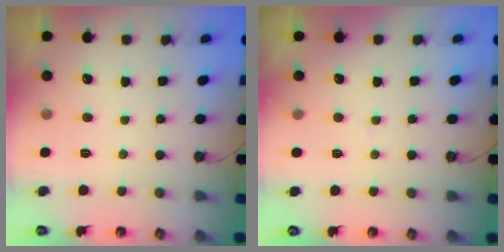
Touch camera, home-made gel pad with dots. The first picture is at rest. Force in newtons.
{"total": 2.7, "press": 2.6, "slide": 0.2}